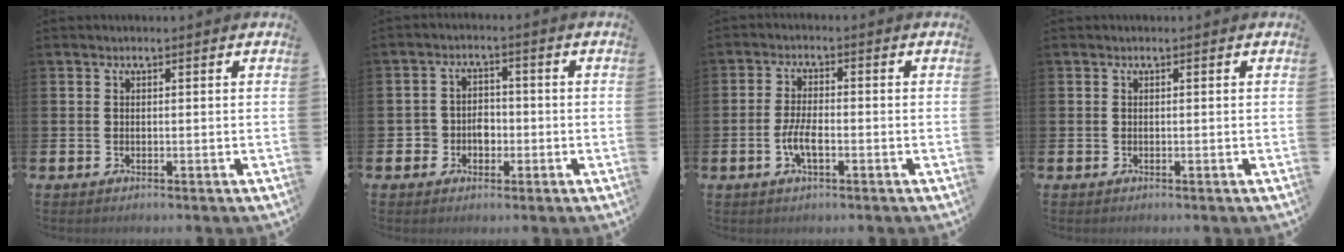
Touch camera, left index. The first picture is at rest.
{"total": 3.3, "force": [-1.4, 2.9, 0.9], "torque": [-0.012, 0.003, -0.036]}
{"total": 3.9, "force": [-1.2, 1.5, 3.5], "torque": [-0.059, 0.000, -0.024]}
{"total": 0.0}